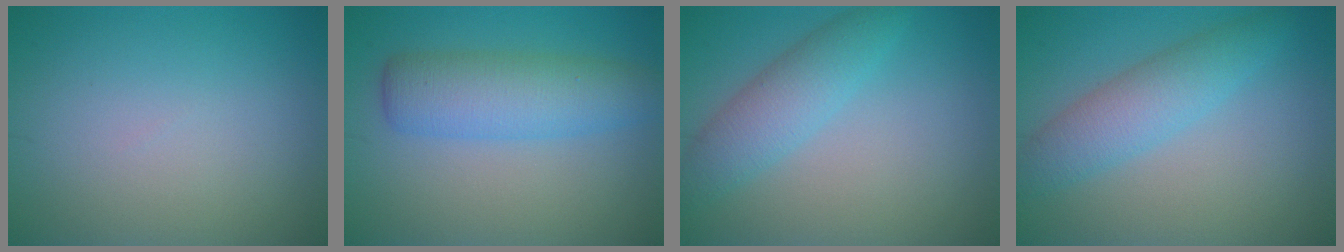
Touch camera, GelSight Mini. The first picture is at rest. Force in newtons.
{"total": 5.3, "press": 5.3, "slide": 0.1}
{"total": 3.8, "press": 3.8, "slide": 0.1}
{"total": 4.1, "press": 4.1, "slide": 0.0}